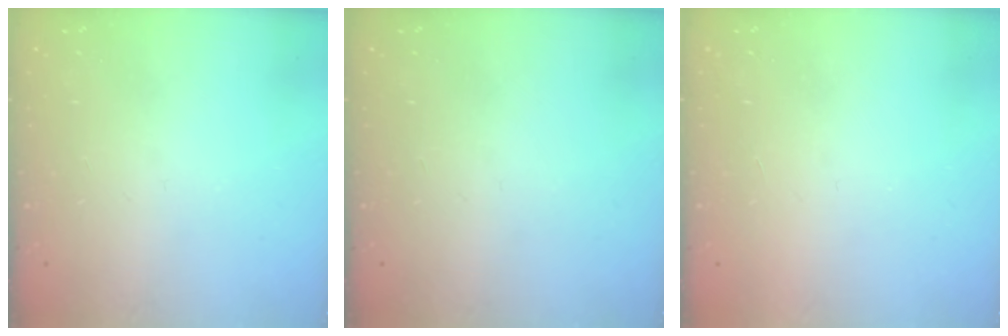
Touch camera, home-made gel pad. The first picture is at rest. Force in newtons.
{"total": 0.0}
{"total": 1.6, "press": 1.6, "slide": 0.1}